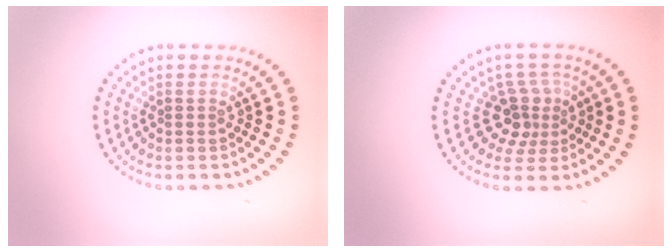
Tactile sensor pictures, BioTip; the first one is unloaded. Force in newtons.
{"total": 3.1, "press": 2.2, "slide": 2.3}